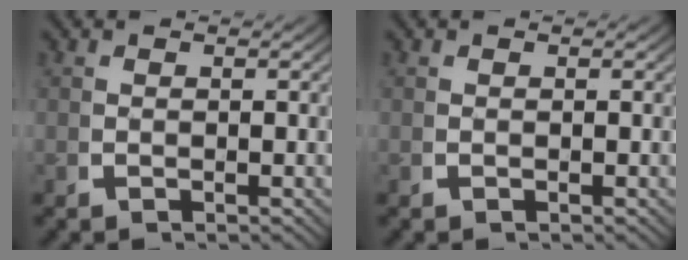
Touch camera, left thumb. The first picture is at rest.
{"total": 0.0}